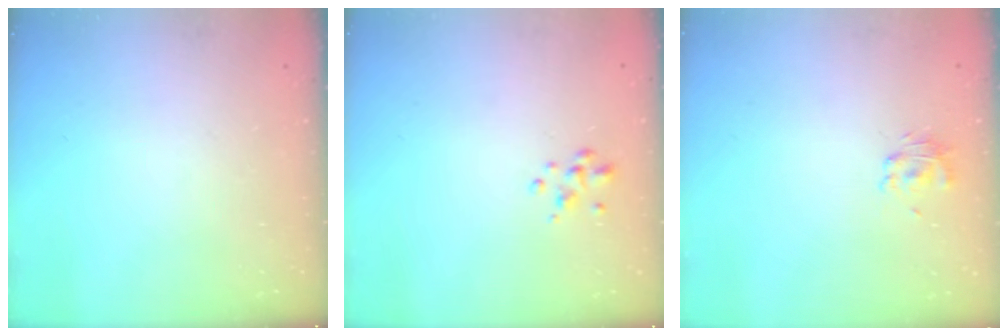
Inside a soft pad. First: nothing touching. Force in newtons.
{"total": 2.1, "press": 2.1, "slide": 0.1}
{"total": 2.9, "press": 2.8, "slide": 0.7}